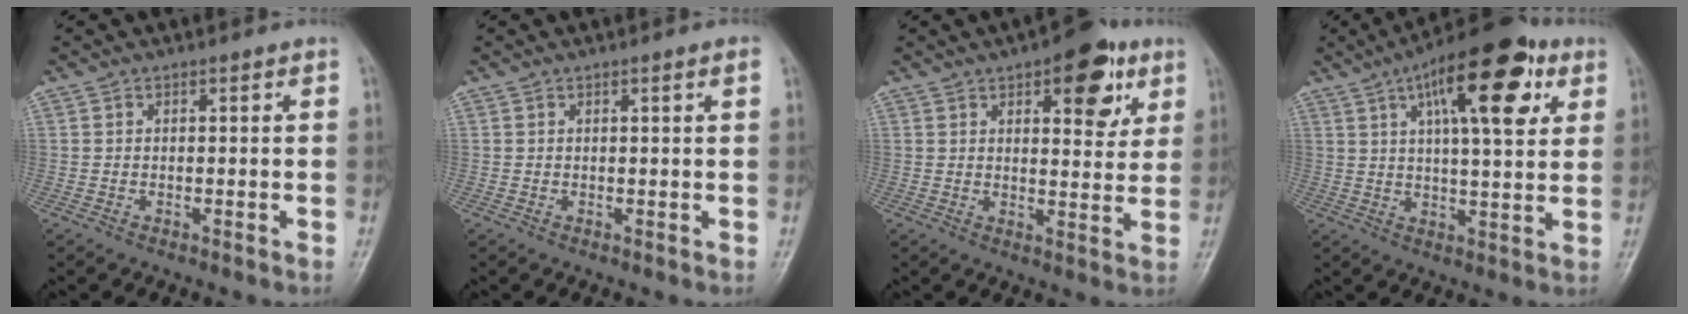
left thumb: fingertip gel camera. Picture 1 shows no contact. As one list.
[{"total": 1.3, "force": [0.5, 0.0, 1.1], "torque": [-0.020, 0.000, 0.008]}, {"total": 11.5, "force": [5.5, 5.1, 8.6], "torque": [-0.077, -0.018, 0.069]}, {"total": 18.4, "force": [7.8, 6.5, 15.4], "torque": [-0.203, -0.007, 0.112]}]